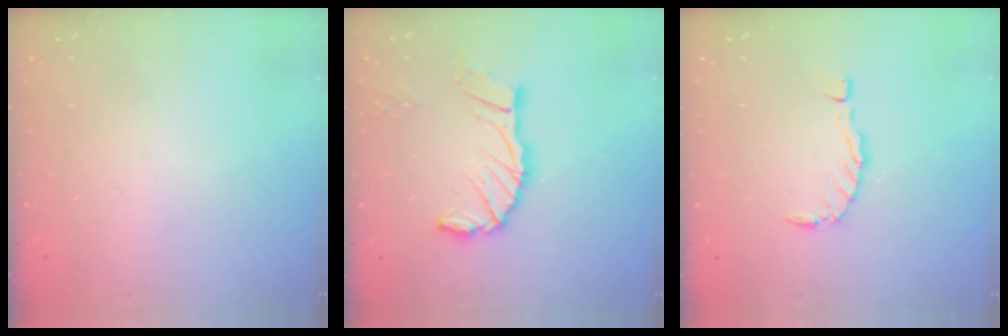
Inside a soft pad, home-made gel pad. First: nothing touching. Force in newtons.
{"total": 11.9, "press": 11.9, "slide": 1.0}
{"total": 0.0}